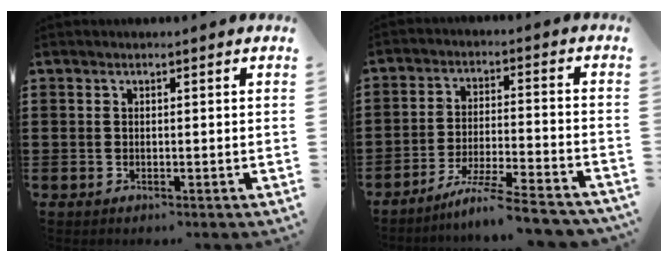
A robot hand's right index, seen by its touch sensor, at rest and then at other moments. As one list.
[{"total": 7.5, "force": [-6.6, -0.2, 3.6], "torque": [-0.068, -0.005, -0.126]}]